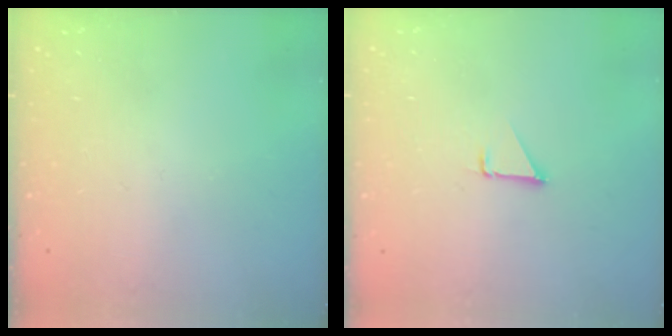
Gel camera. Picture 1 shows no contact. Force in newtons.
{"total": 1.3, "press": 1.3, "slide": 0.1}